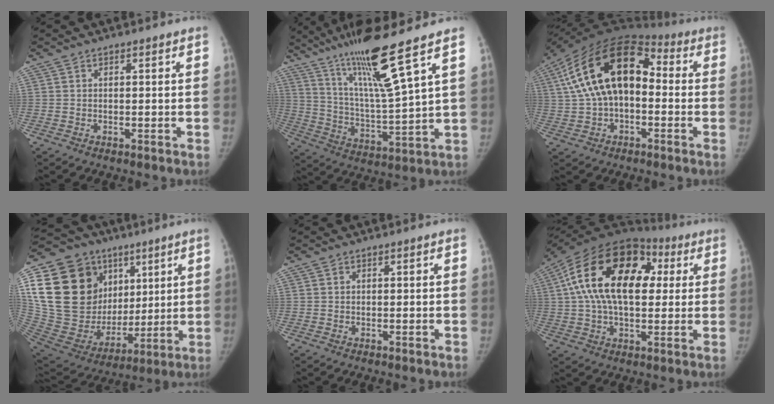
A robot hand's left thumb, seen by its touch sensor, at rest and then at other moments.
{"total": 16.3, "force": [10.8, -0.4, 12.2], "torque": [-0.210, -0.062, 0.197]}
{"total": 20.0, "force": [1.5, 12.1, 15.9], "torque": [-0.282, 0.046, 0.015]}
{"total": 31.6, "force": [9.8, 22.8, 19.5], "torque": [-0.357, 0.029, 0.194]}
{"total": 0.0}
{"total": 24.2, "force": [4.9, 14.5, 18.8], "torque": [-0.335, 0.039, 0.074]}